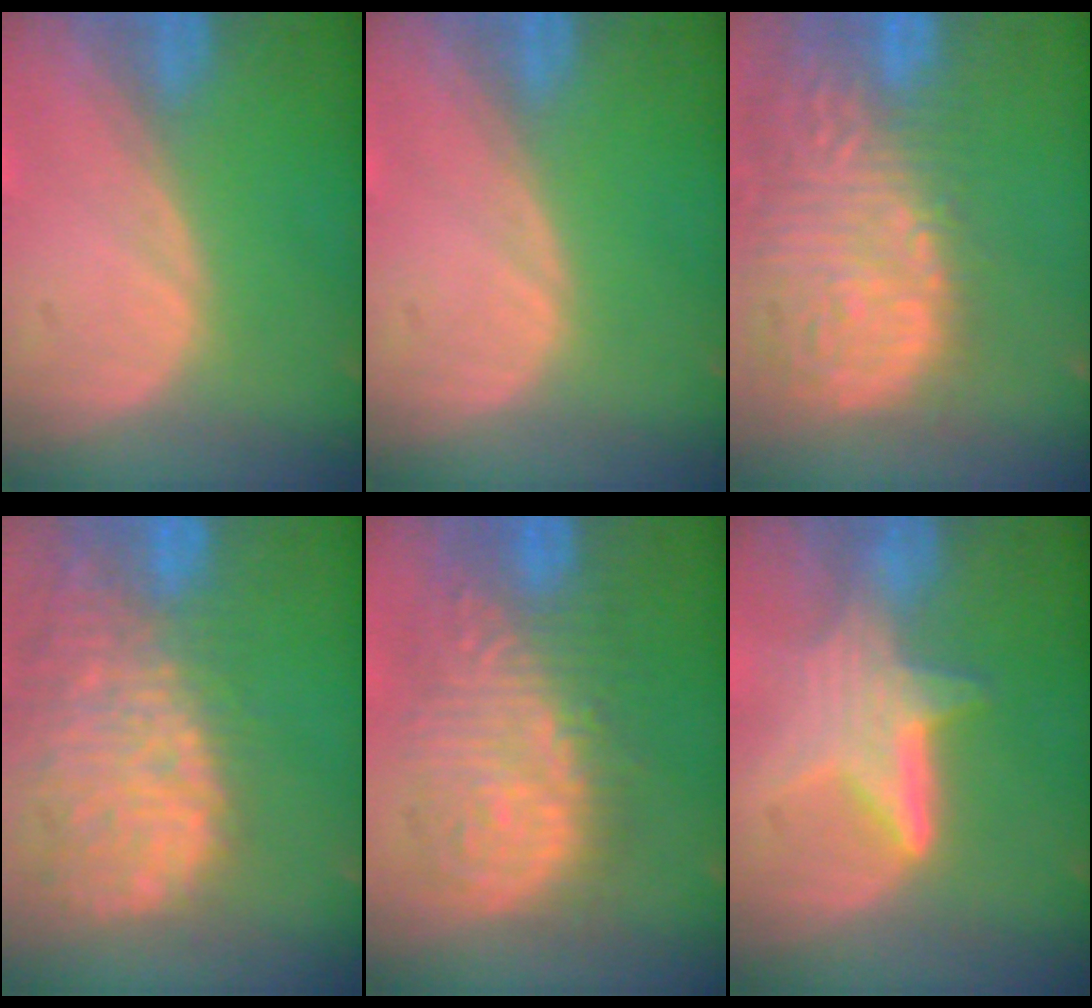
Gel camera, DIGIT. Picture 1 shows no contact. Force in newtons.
{"total": 0.0}
{"total": 15.3, "press": 12.6, "slide": 8.6}
{"total": 14.4, "press": 11.7, "slide": 8.3}
{"total": 10.7, "press": 10.6, "slide": 0.7}
{"total": 6.4, "press": 6.0, "slide": 2.2}